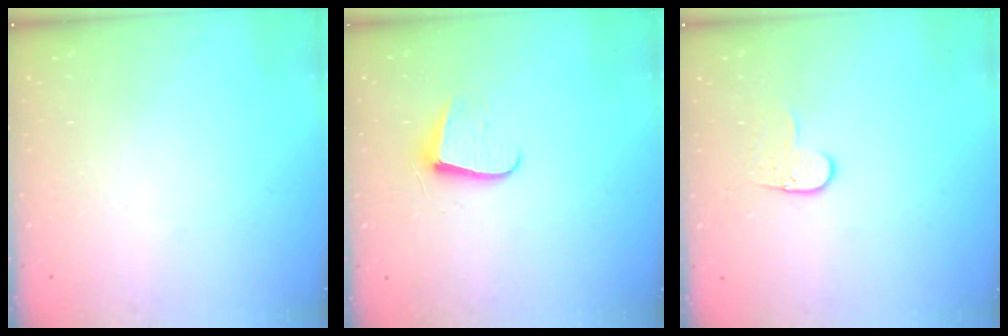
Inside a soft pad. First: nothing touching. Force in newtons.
{"total": 7.2, "press": 7.2, "slide": 0.5}
{"total": 5.8, "press": 5.7, "slide": 0.4}